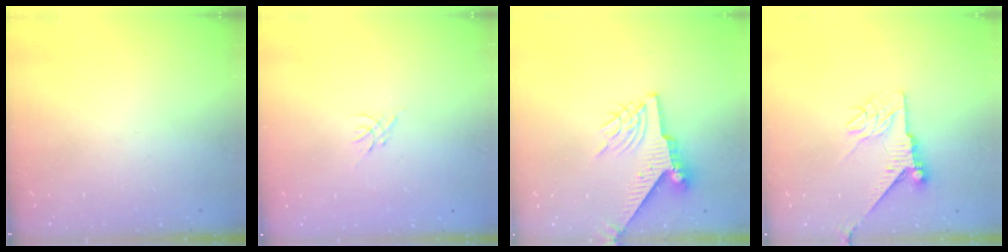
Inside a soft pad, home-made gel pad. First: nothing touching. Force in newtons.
{"total": 0.0}
{"total": 9.2, "press": 9.1, "slide": 1.1}
{"total": 8.6, "press": 8.6, "slide": 0.5}